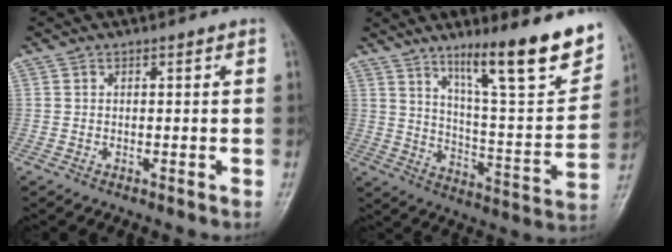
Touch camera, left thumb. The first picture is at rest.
{"total": 19.5, "force": [12.6, 3.3, 14.5], "torque": [-0.183, -0.068, 0.202]}